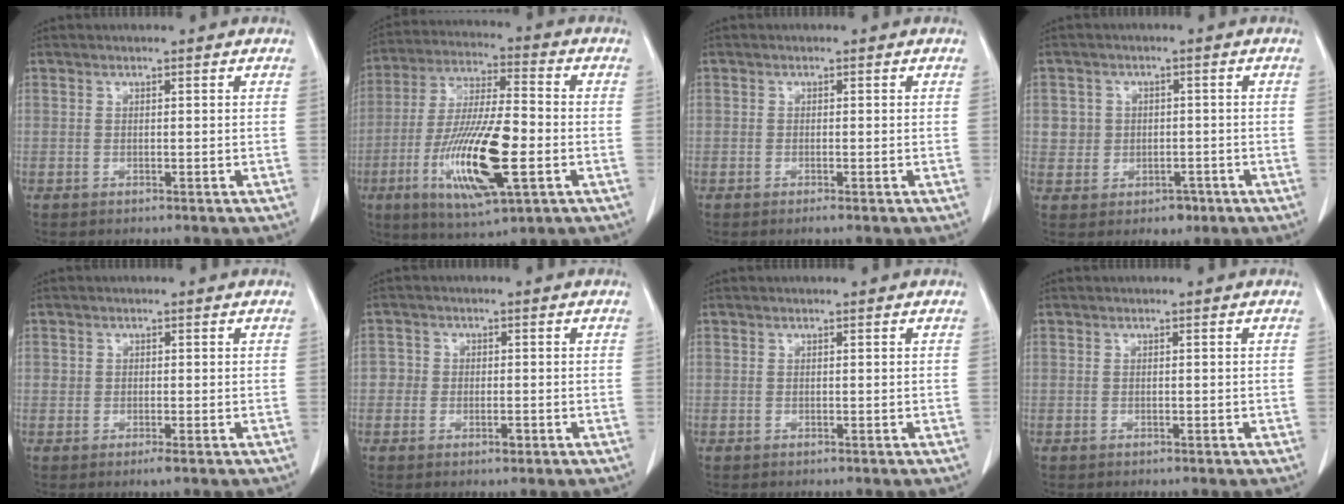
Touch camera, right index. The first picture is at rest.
{"total": 16.8, "force": [-4.8, 3.4, 15.8], "torque": [-0.313, -0.015, -0.080]}
{"total": 0.7, "force": [-0.5, -0.1, 0.5], "torque": [-0.007, 0.000, -0.006]}
{"total": 4.5, "force": [-0.8, 4.3, 1.3], "torque": [-0.001, 0.013, 0.002]}
{"total": 1.1, "force": [-0.4, 0.5, 0.9], "torque": [-0.010, 0.000, -0.003]}
{"total": 2.8, "force": [-0.8, 2.5, 1.1], "torque": [-0.004, 0.009, -0.014]}
{"total": 0.0}
{"total": 0.0}